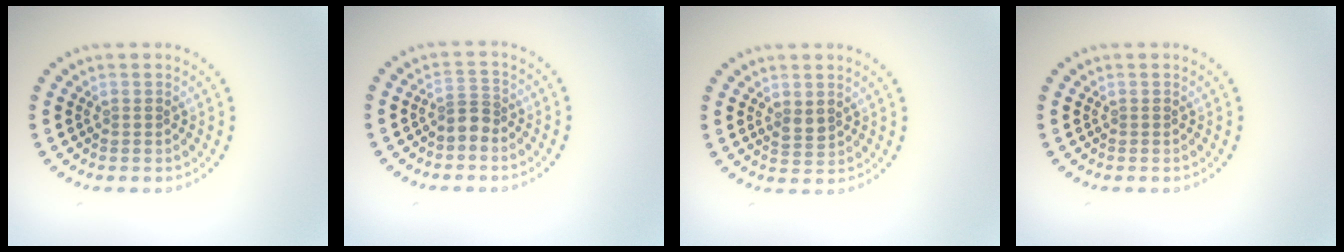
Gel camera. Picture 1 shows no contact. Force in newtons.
{"total": 2.0, "press": 1.6, "slide": 1.2}
{"total": 1.2, "press": 1.2, "slide": 0.5}
{"total": 0.0}